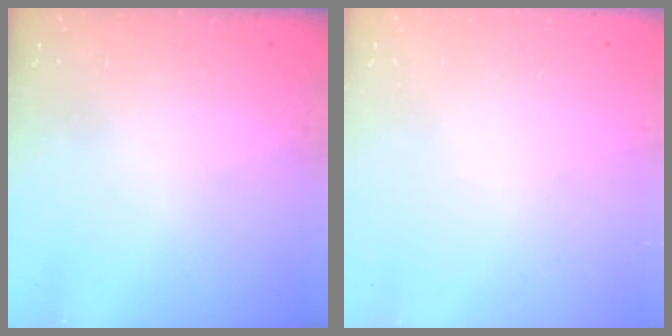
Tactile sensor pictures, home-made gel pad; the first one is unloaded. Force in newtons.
{"total": 2.6, "press": 2.6, "slide": 0.2}